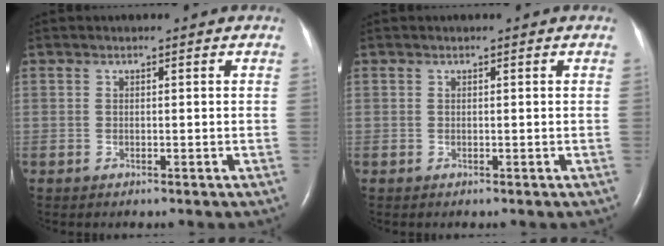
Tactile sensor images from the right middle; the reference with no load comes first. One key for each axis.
{"total": 0.0}